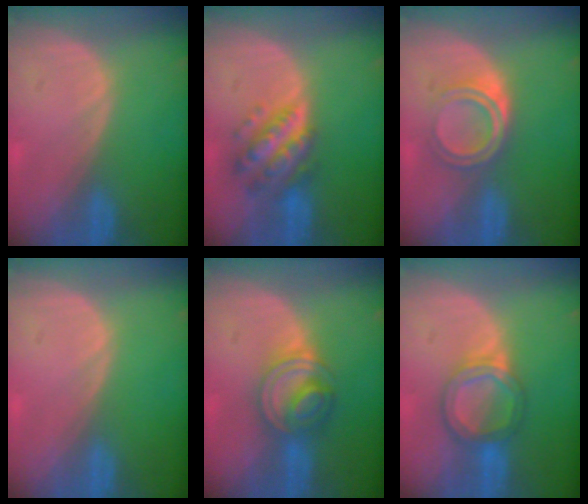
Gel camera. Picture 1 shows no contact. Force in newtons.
{"total": 7.0, "press": 7.0, "slide": 0.4}
{"total": 5.3, "press": 4.5, "slide": 2.8}
{"total": 0.0}
{"total": 6.3, "press": 6.1, "slide": 1.6}
{"total": 6.0, "press": 5.4, "slide": 2.5}